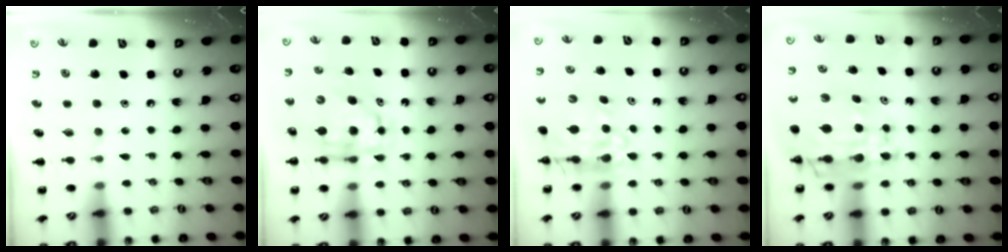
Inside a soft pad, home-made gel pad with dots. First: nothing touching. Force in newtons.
{"total": 6.9, "press": 6.8, "slide": 1.3}
{"total": 12.7, "press": 12.1, "slide": 4.0}
{"total": 15.2, "press": 14.6, "slide": 4.2}